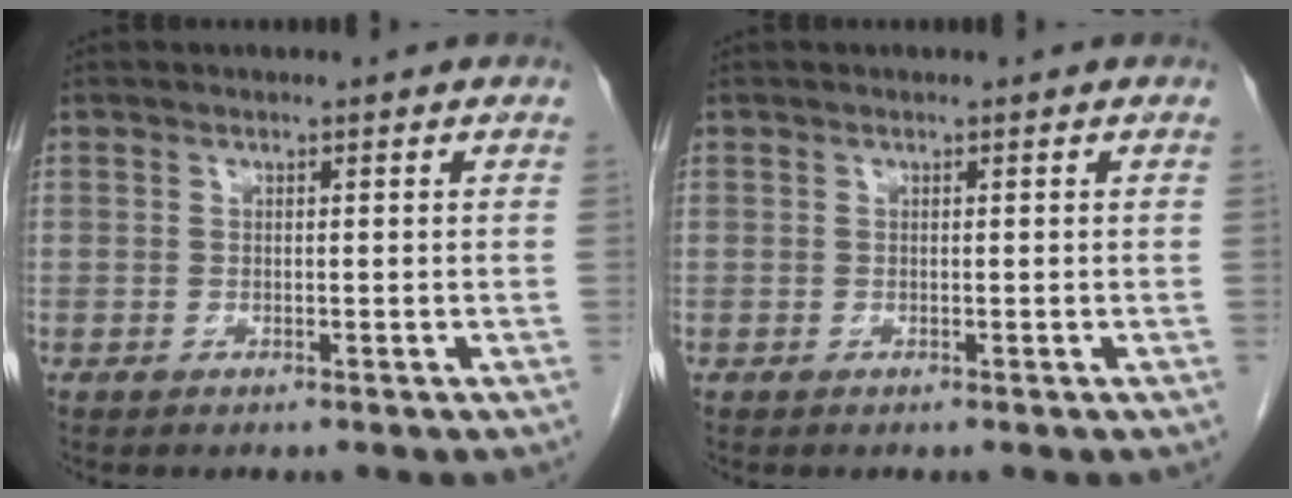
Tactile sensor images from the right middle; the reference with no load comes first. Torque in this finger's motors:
{"motor_torque": [0.00, 0.00, 0.00, 0.00]}